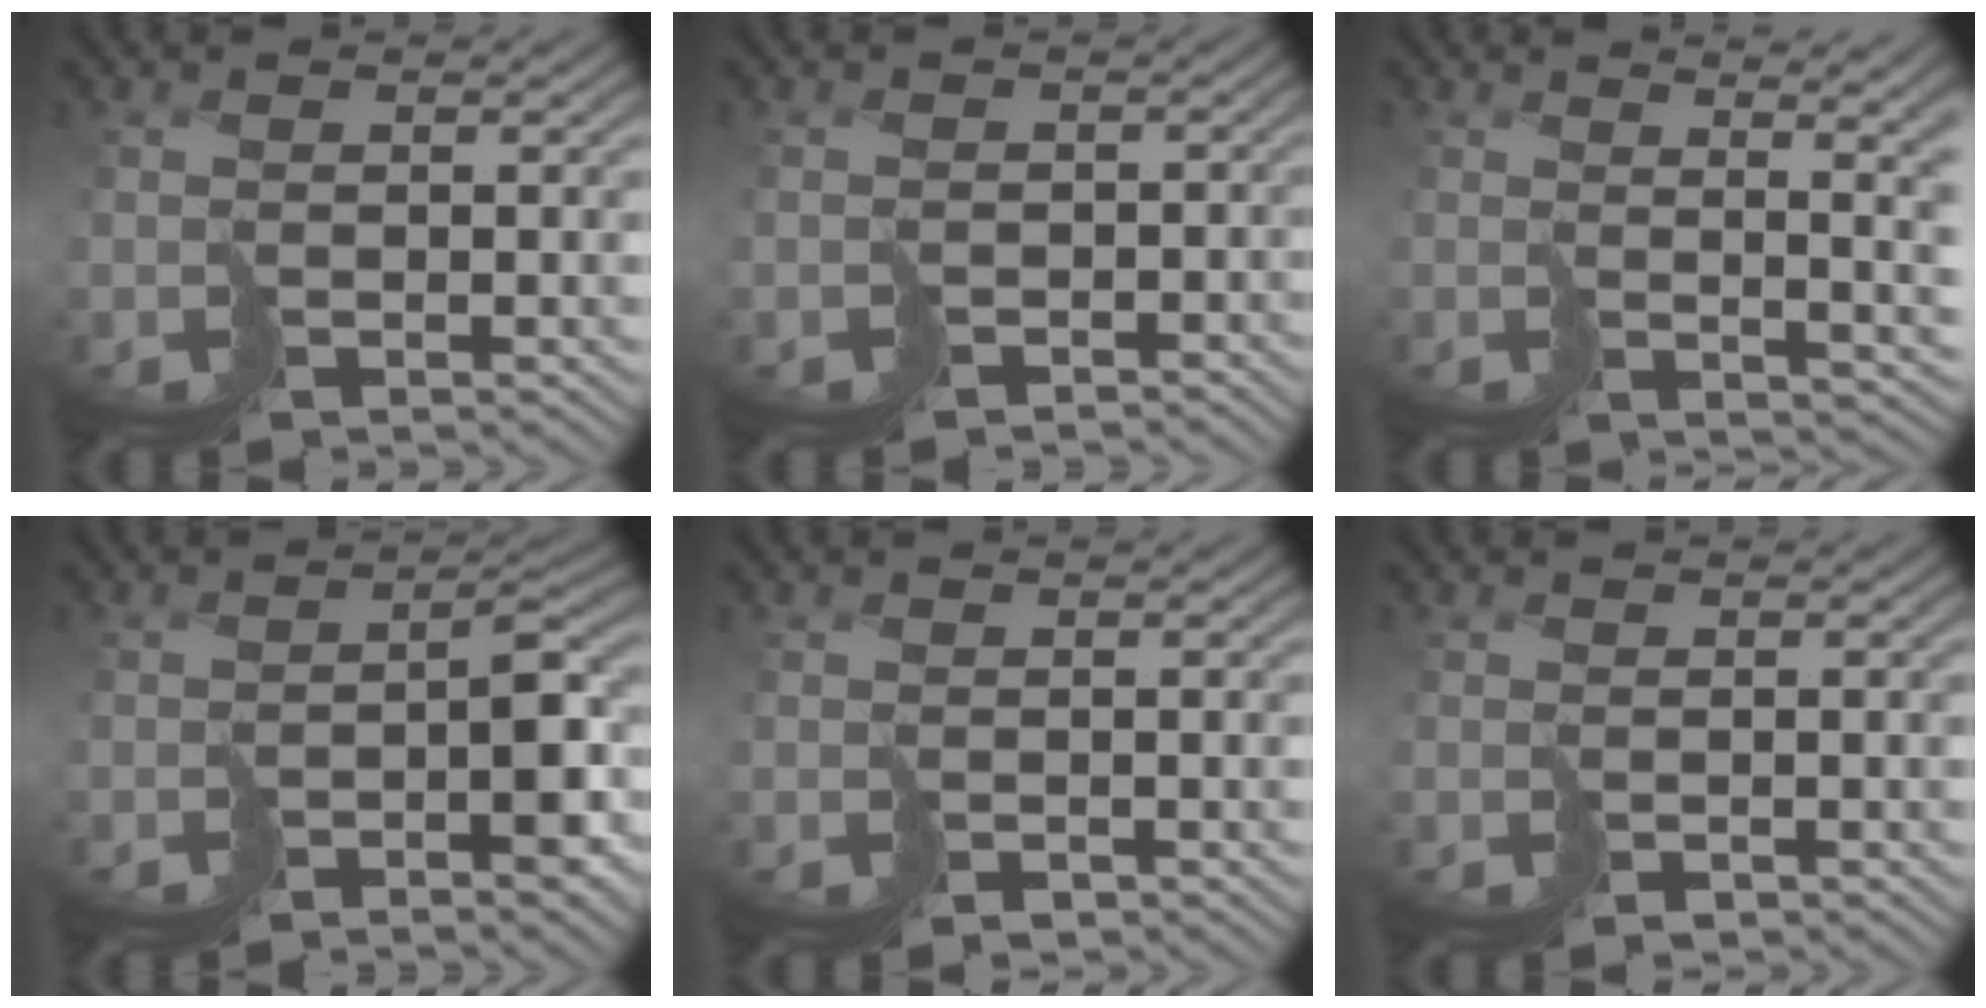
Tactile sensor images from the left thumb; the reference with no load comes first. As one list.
[{"total": 2.6, "force": [-1.7, 1.9, 0.4], "torque": [0.006, -0.008, -0.030]}, {"total": 9.0, "force": [2.8, 2.7, 8.1], "torque": [-0.096, 0.021, 0.046]}, {"total": 5.8, "force": [-3.2, 2.1, 4.5], "torque": [-0.049, -0.002, -0.051]}, {"total": 0.8, "force": [-0.3, 0.7, 0.2], "torque": [0.001, -0.002, -0.005]}, {"total": 0.6, "force": [-0.2, 0.6, 0.2], "torque": [0.000, -0.001, -0.002]}]